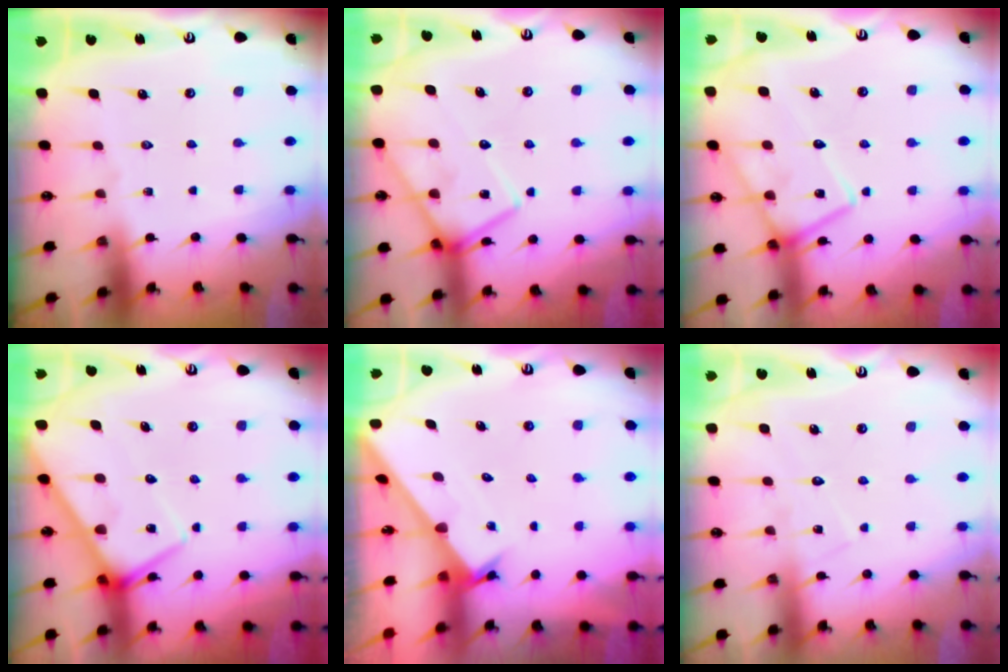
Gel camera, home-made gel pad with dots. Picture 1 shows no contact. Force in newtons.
{"total": 13.8, "press": 13.8, "slide": 1.0}
{"total": 15.5, "press": 15.5, "slide": 1.1}
{"total": 9.2, "press": 9.2, "slide": 0.7}
{"total": 1.7, "press": 1.7, "slide": 0.1}
{"total": 7.2, "press": 7.1, "slide": 0.4}